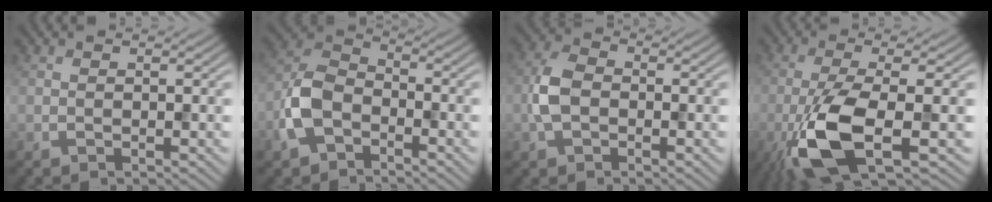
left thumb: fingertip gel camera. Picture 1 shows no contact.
{"total": 7.2, "force": [-3.4, 4.4, 4.6], "torque": [-0.106, 0.006, -0.081]}
{"total": 4.5, "force": [-1.0, 3.0, 3.2], "torque": [-0.075, 0.006, -0.030]}
{"total": 9.9, "force": [-3.7, 2.5, 8.8], "torque": [-0.178, -0.005, -0.083]}